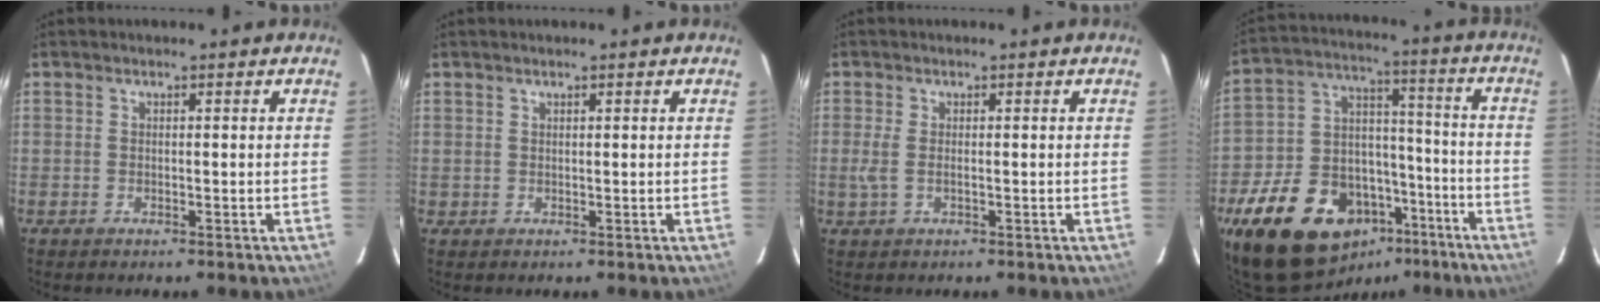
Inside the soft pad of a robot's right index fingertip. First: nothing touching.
{"total": 0.9, "force": [0.3, 0.8, -0.1], "torque": [0.006, 0.005, 0.004]}
{"total": 2.9, "force": [-0.2, 1.1, 2.6], "torque": [-0.058, -0.004, -0.002]}
{"total": 23.7, "force": [-14.7, 14.3, 12.0], "torque": [-0.252, 0.043, -0.210]}